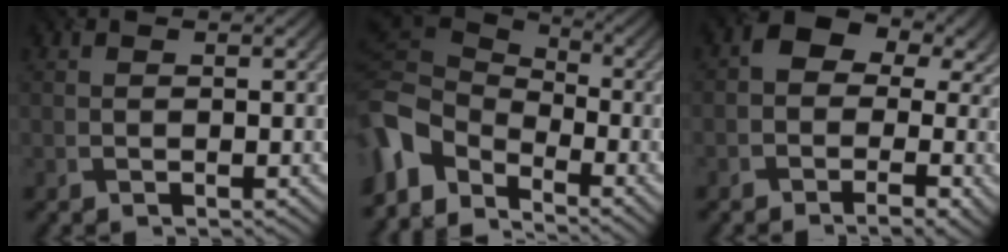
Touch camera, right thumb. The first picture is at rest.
{"total": 9.1, "force": [-5.0, 5.4, 5.4], "torque": [-0.135, -0.015, -0.109]}
{"total": 9.7, "force": [0.3, 7.0, 6.7], "torque": [-0.078, 0.005, -0.002]}